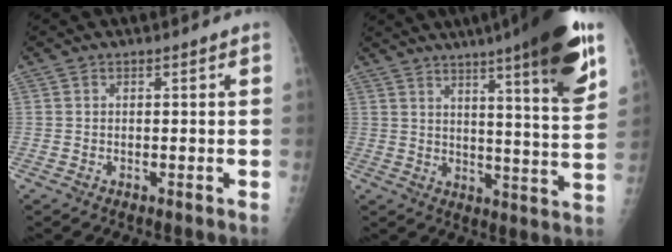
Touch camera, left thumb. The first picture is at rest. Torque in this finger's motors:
{"motor_torque": [2.53, 1.69, 1.57, -1.08, 0.39]}